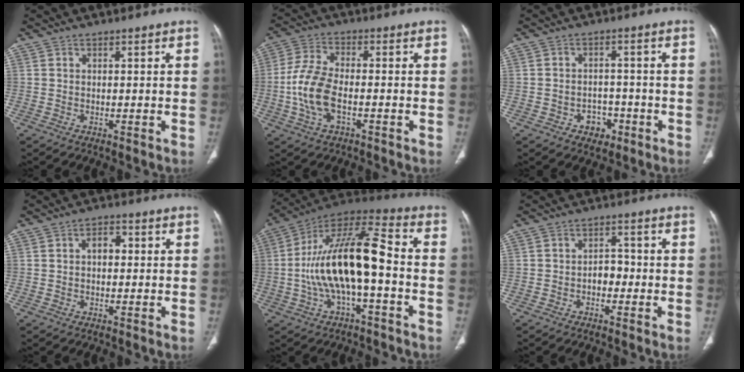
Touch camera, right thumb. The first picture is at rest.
{"total": 10.1, "force": [-2.4, 5.0, 8.5], "torque": [-0.189, 0.018, -0.048]}
{"total": 4.7, "force": [-2.2, 3.7, 2.0], "torque": [-0.006, 0.022, -0.027]}
{"total": 3.6, "force": [0.4, 2.4, 2.7], "torque": [-0.036, 0.014, 0.003]}
{"total": 19.1, "force": [-2.4, 7.0, 17.6], "torque": [-0.332, 0.055, -0.044]}
{"total": 3.3, "force": [-1.1, 2.4, 2.0], "torque": [-0.014, 0.017, -0.024]}